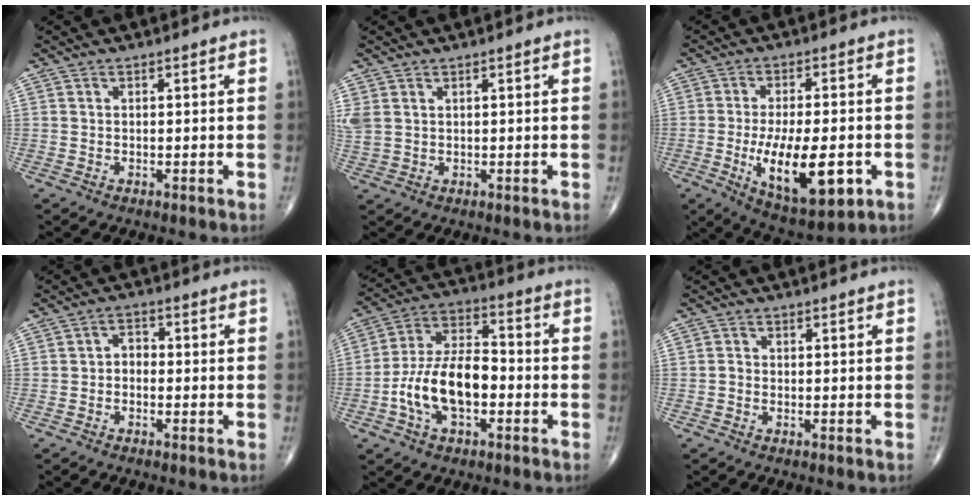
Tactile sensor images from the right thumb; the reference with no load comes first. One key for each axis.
{"total": 3.4, "fx": 1.2, "fy": 2.4, "fz": 2.1, "tx": -0.064, "ty": 0.008, "tz": 0.035}
{"total": 16.0, "fx": -4.3, "fy": 6.4, "fz": 14.0, "tx": -0.221, "ty": -0.002, "tz": -0.053}
{"total": 2.7, "fx": -0.8, "fy": 2.0, "fz": 1.6, "tx": -0.009, "ty": 0.017, "tz": -0.026}
{"total": 14.6, "fx": -3.6, "fy": 7.9, "fz": 11.7, "tx": -0.213, "ty": 0.041, "tz": -0.070}
{"total": 1.0, "fx": -0.4, "fy": 0.8, "fz": 0.5, "tx": -0.004, "ty": 0.002, "tz": -0.010}